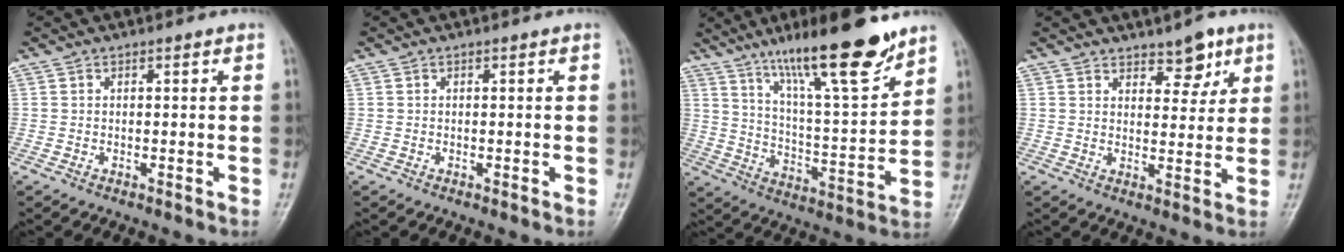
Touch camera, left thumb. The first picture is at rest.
{"total": 0.0}
{"total": 19.1, "force": [13.3, 3.3, 13.3], "torque": [-0.191, -0.073, 0.224]}
{"total": 5.4, "force": [3.6, 2.7, 3.1], "torque": [-0.017, -0.023, 0.053]}